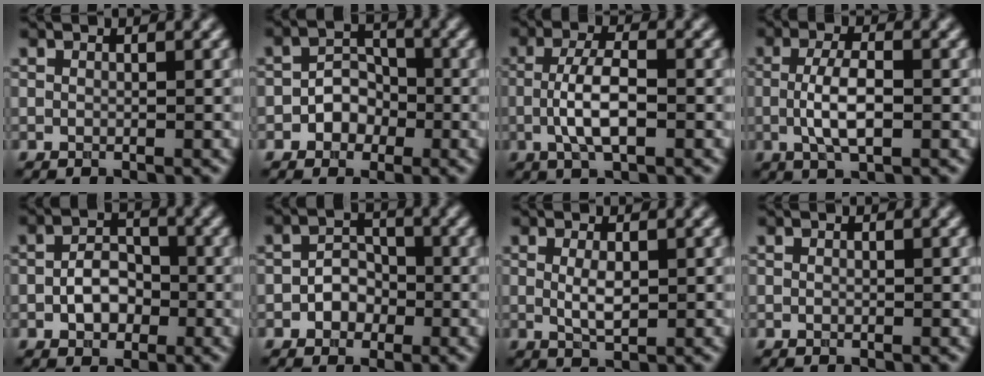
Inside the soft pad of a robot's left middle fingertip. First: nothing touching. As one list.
[{"total": 2.8, "force": [-1.1, 2.3, 1.3], "torque": [-0.010, 0.007, -0.021]}, {"total": 4.1, "force": [-0.8, 1.3, 3.8], "torque": [-0.076, 0.002, -0.019]}, {"total": 3.9, "force": [-0.4, 1.3, 3.6], "torque": [-0.072, -0.001, -0.010]}, {"total": 3.4, "force": [-0.8, 2.4, 2.3], "torque": [-0.038, 0.001, -0.017]}, {"total": 2.5, "force": [-1.0, 2.0, 1.2], "torque": [-0.013, 0.005, -0.019]}, {"total": 2.0, "force": [0.2, 0.7, 1.9], "torque": [-0.040, -0.002, 0.007]}, {"total": 0.0}]